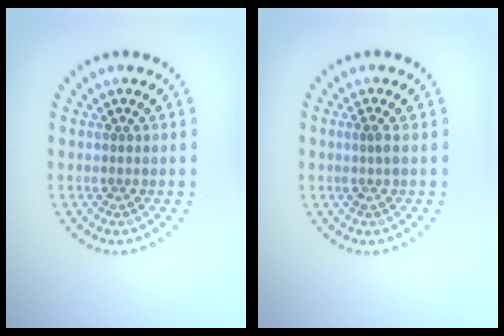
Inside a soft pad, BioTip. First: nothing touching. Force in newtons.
{"total": 1.0, "press": 0.8, "slide": 0.7}